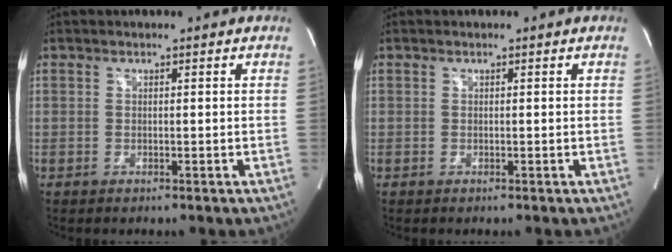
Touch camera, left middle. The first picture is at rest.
{"total": 0.0}